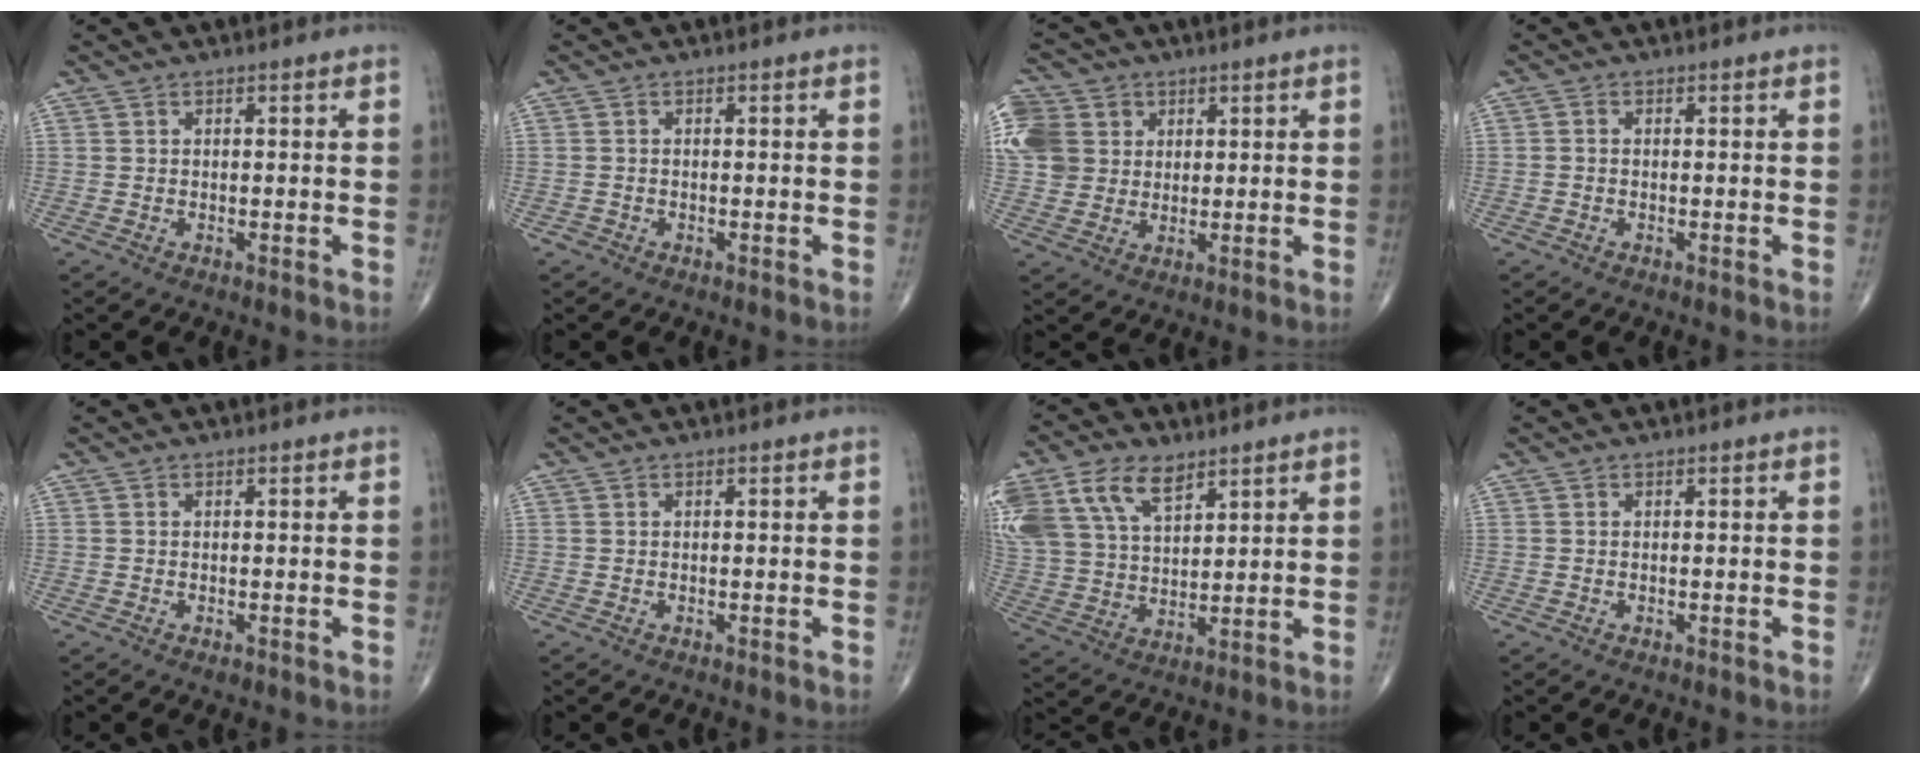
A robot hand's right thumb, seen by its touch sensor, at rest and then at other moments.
{"total": 0.7, "force": [-0.4, 0.6, 0.1], "torque": [0.001, 0.003, -0.012]}
{"total": 14.6, "force": [4.2, 12.4, 6.6], "torque": [-0.150, 0.020, 0.083]}
{"total": 0.7, "force": [-0.2, 0.5, 0.5], "torque": [-0.007, 0.000, -0.008]}
{"total": 0.8, "force": [-0.3, 0.4, 0.6], "torque": [-0.012, -0.003, -0.006]}
{"total": 0.0}
{"total": 18.2, "force": [9.8, 10.7, 11.0], "torque": [-0.242, -0.002, 0.192]}
{"total": 0.0}